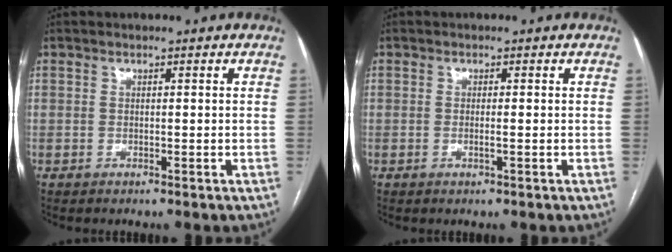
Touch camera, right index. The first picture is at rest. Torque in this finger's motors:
{"motor_torque": [-0.08, 0.05, -0.08, 0.00]}